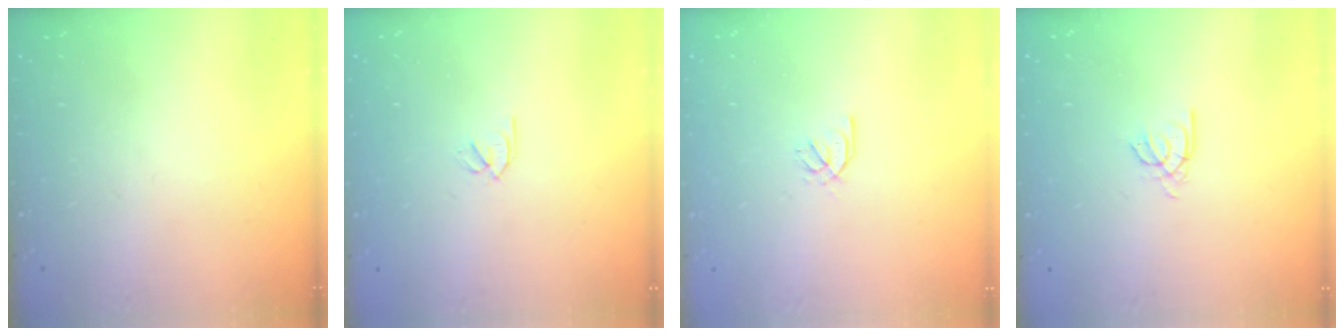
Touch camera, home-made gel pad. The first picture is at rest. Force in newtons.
{"total": 1.8, "press": 1.7, "slide": 0.5}
{"total": 1.8, "press": 1.8, "slide": 0.4}
{"total": 2.0, "press": 1.9, "slide": 0.4}